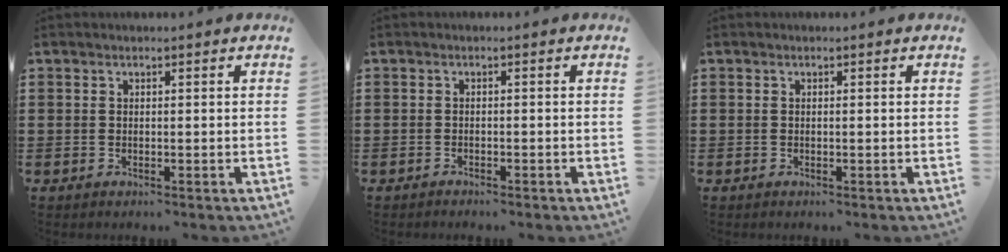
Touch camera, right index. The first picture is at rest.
{"total": 0.9, "force": [-0.9, 0.1, 0.0], "torque": [-0.004, 0.000, -0.019]}
{"total": 0.0}